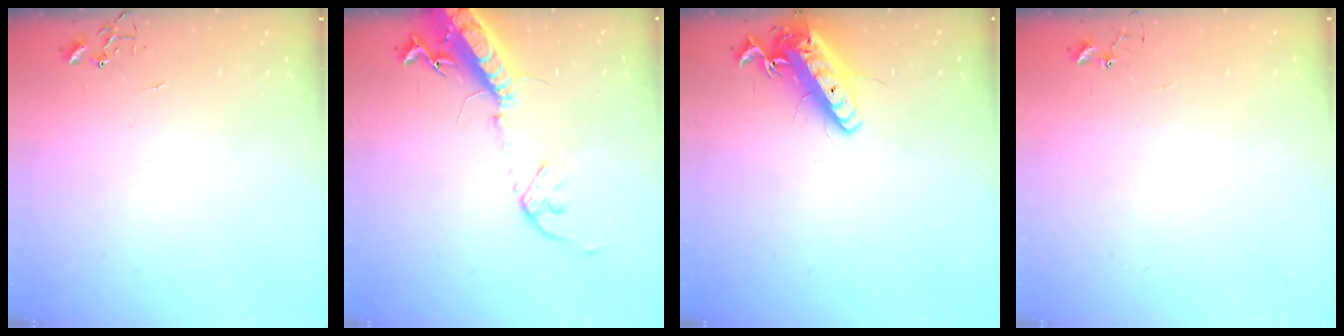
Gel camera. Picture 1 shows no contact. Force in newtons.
{"total": 17.1, "press": 16.6, "slide": 4.0}
{"total": 16.0, "press": 15.7, "slide": 3.1}
{"total": 4.8, "press": 4.8, "slide": 0.2}